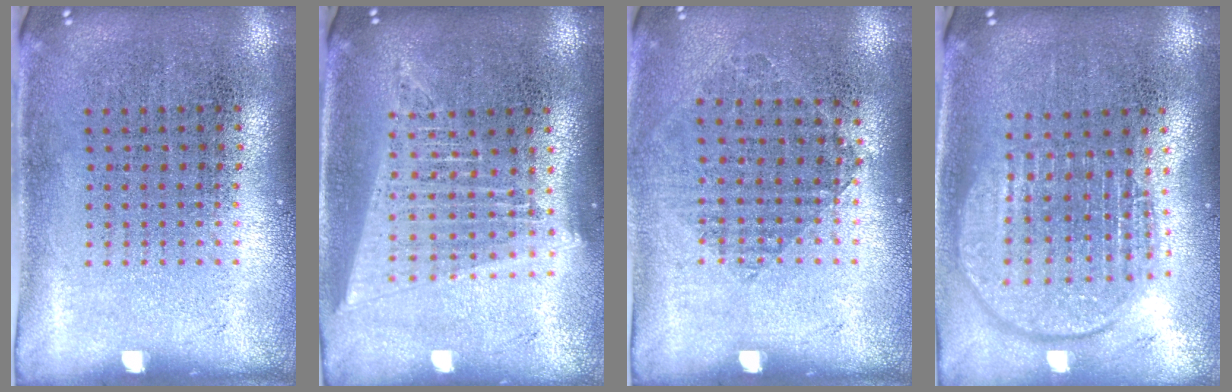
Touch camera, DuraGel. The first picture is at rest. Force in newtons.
{"total": 1.8, "press": 1.6, "slide": 0.8}
{"total": 0.8, "press": 0.8, "slide": 0.2}
{"total": 1.8, "press": 1.5, "slide": 1.0}